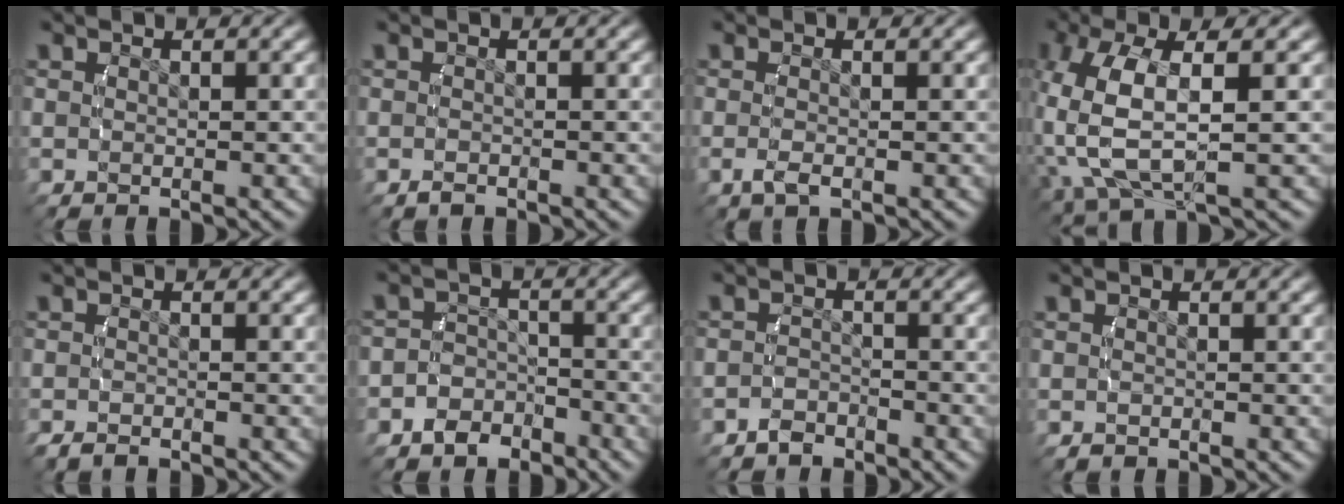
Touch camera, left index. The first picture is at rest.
{"total": 0.7, "force": [-0.6, -0.4, 0.1], "torque": [-0.008, -0.003, -0.010]}
{"total": 1.6, "force": [-0.7, 0.0, 1.4], "torque": [-0.035, -0.008, -0.009]}
{"total": 9.0, "force": [0.2, 5.4, 7.2], "torque": [-0.183, -0.023, 0.016]}
{"total": 1.1, "force": [-1.1, 0.2, 0.2], "torque": [-0.013, -0.006, -0.018]}
{"total": 4.7, "force": [-2.9, 3.5, 1.0], "torque": [-0.028, -0.014, -0.052]}
{"total": 2.0, "force": [-1.9, 0.8, 0.1], "torque": [-0.003, -0.008, -0.031]}
{"total": 0.5, "force": [-0.4, -0.3, -0.2], "torque": [-0.004, -0.003, -0.004]}